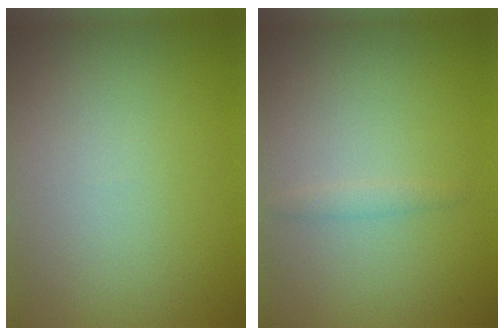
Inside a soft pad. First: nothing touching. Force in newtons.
{"total": 0.8, "press": 0.8, "slide": 0.1}